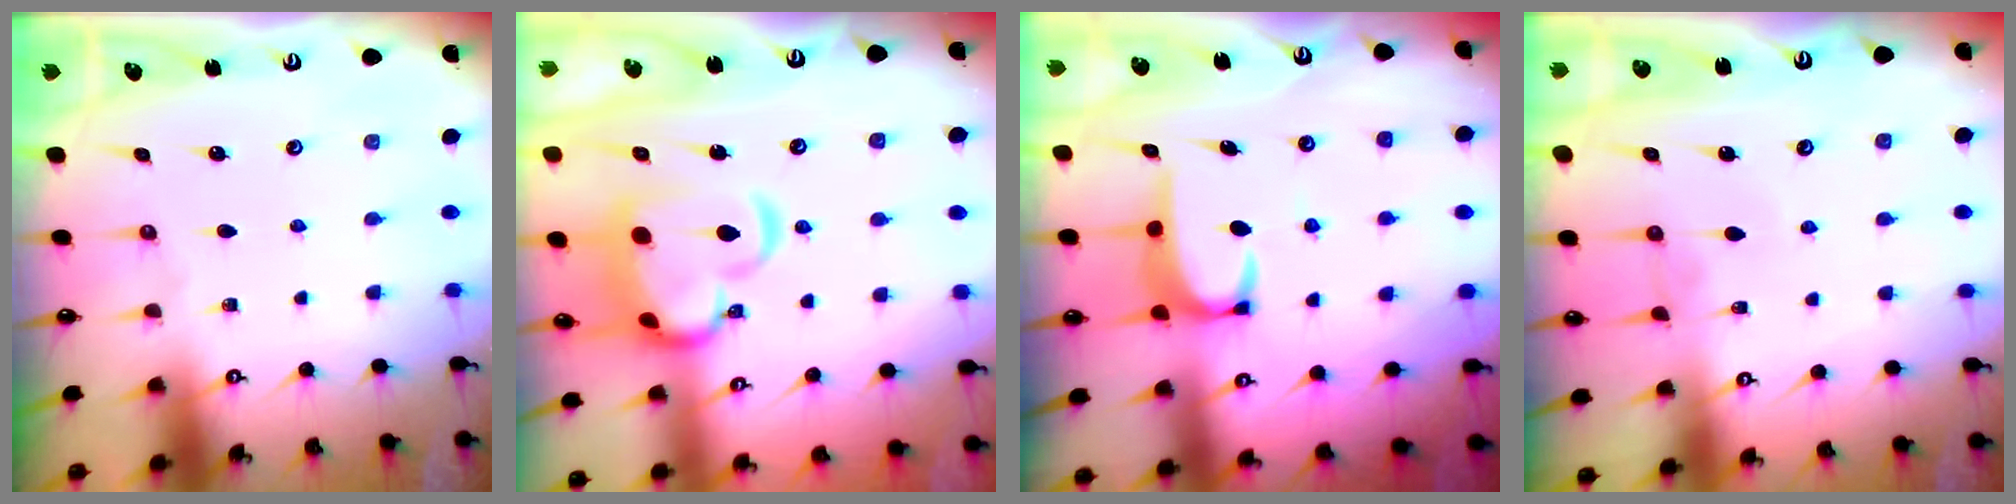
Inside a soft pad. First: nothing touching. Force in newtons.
{"total": 10.8, "press": 10.6, "slide": 2.0}
{"total": 3.6, "press": 3.6, "slide": 0.5}
{"total": 1.8, "press": 1.8, "slide": 0.2}